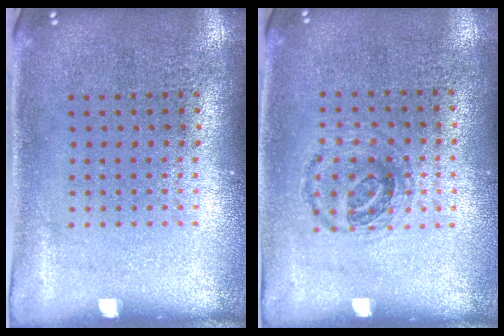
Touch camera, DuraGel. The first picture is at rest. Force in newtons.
{"total": 0.9, "press": 0.8, "slide": 0.3}